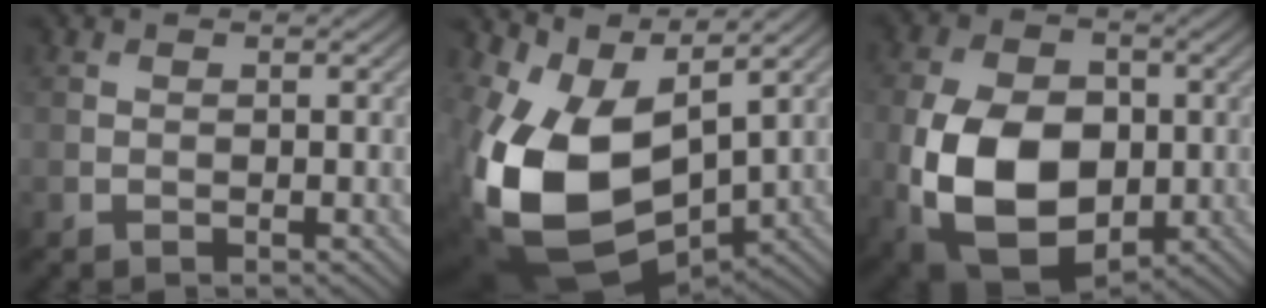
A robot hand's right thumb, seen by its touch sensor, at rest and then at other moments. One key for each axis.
{"total": 13.7, "fx": 0.5, "fy": 8.8, "fz": 10.6, "tx": -0.240, "ty": -0.024, "tz": 0.020}
{"total": 16.1, "fx": -3.5, "fy": 10.7, "fz": 11.5, "tx": -0.250, "ty": -0.029, "tz": -0.059}